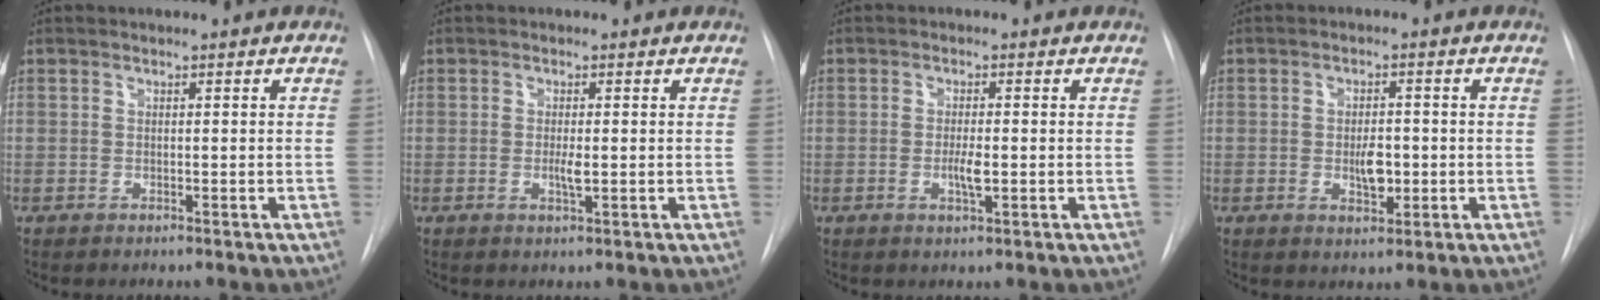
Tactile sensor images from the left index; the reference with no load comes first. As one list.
[{"total": 1.8, "force": [-0.2, 0.3, 1.7], "torque": [-0.035, -0.002, -0.002]}, {"total": 2.7, "force": [-0.5, 0.6, 2.6], "torque": [-0.049, -0.002, -0.007]}, {"total": 3.9, "force": [-0.6, 1.9, 3.4], "torque": [-0.054, 0.000, -0.004]}]